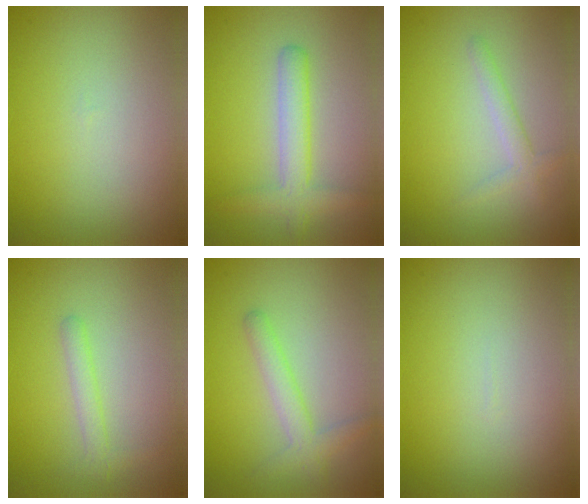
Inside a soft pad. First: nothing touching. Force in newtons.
{"total": 3.4, "press": 3.4, "slide": 0.1}
{"total": 1.7, "press": 1.7, "slide": 0.1}
{"total": 1.6, "press": 1.6, "slide": 0.1}
{"total": 2.5, "press": 2.5, "slide": 0.1}
{"total": 0.0}